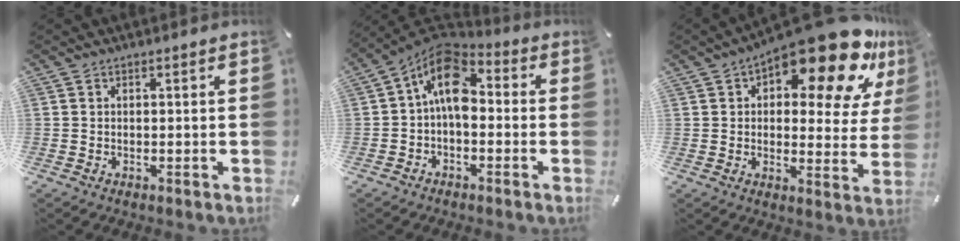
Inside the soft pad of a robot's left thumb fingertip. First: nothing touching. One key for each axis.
{"total": 11.6, "fx": 0.7, "fy": 7.2, "fz": 9.1, "tx": -0.160, "ty": -0.005, "tz": 0.009}
{"total": 21.2, "fx": 13.5, "fy": 7.6, "fz": 14.5, "tx": -0.199, "ty": -0.098, "tz": 0.220}